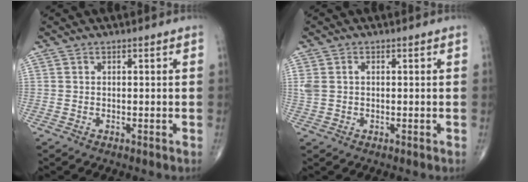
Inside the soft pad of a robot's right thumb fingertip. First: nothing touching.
{"total": 2.7, "force": [0.4, 2.0, 1.9], "torque": [-0.056, 0.014, 0.012]}